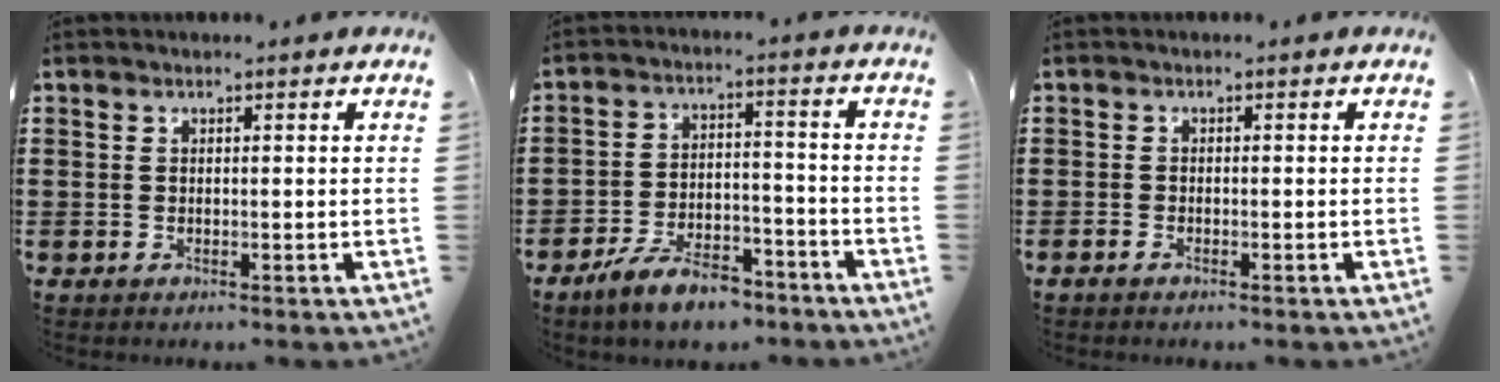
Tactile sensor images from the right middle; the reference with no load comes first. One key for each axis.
{"total": 7.9, "fx": -6.6, "fy": 2.2, "fz": 3.8, "tx": -0.073, "ty": 0.012, "tz": -0.123}
{"total": 0.7, "fx": -0.5, "fy": 0.1, "fz": 0.4, "tx": -0.009, "ty": -0.005, "tz": -0.009}